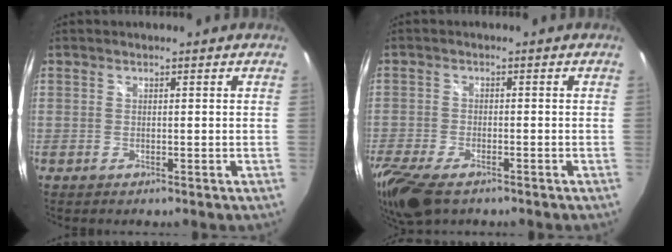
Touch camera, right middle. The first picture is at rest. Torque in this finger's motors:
{"motor_torque": [0.89, -0.88, 0.13, 0.04]}